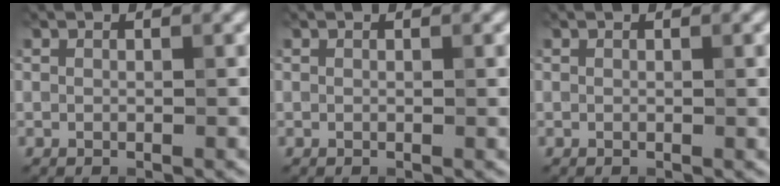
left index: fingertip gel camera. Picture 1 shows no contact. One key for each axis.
{"total": 0.7, "fx": 0.3, "fy": 0.2, "fz": 0.6, "tx": -0.012, "ty": 0.000, "tz": 0.004}
{"total": 1.1, "fx": 0.4, "fy": 0.3, "fz": 1.0, "tx": -0.017, "ty": 0.000, "tz": 0.006}